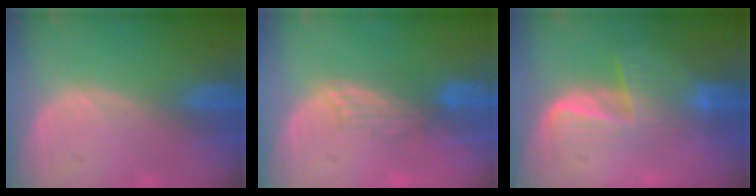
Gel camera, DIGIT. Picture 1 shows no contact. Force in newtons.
{"total": 2.7, "press": 2.7, "slide": 0.4}
{"total": 6.3, "press": 5.5, "slide": 3.1}